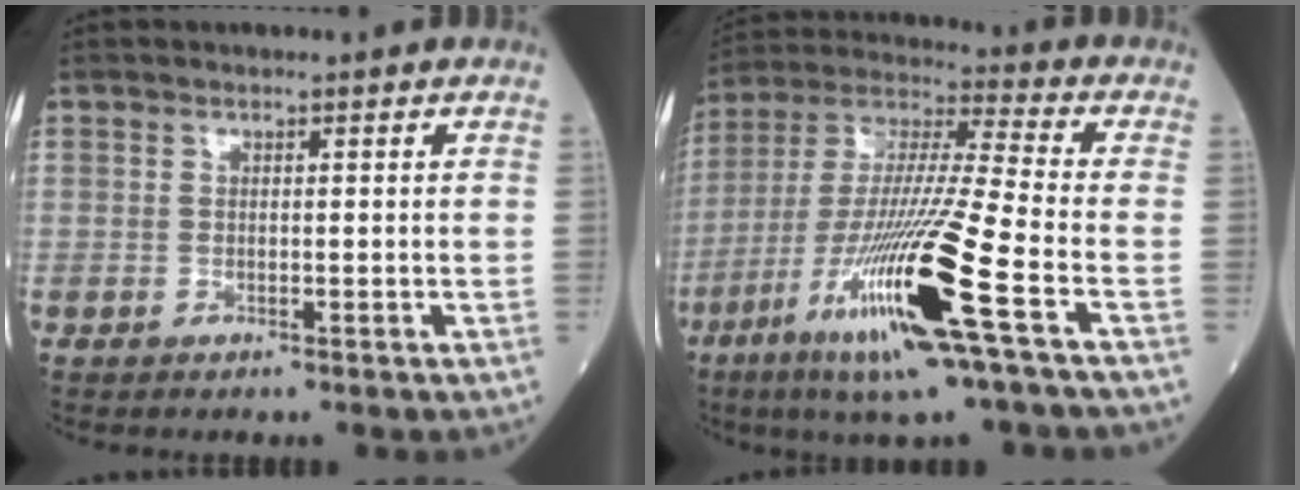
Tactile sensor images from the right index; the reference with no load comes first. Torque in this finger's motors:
{"motor_torque": [1.87, -0.27, 1.05, 0.21]}